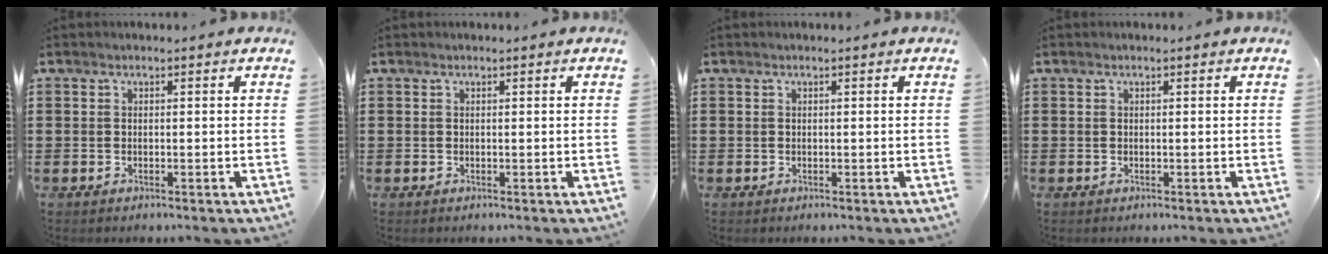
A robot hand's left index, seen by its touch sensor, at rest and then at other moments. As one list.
[{"total": 0.0}, {"total": 0.0}, {"total": 0.0}]